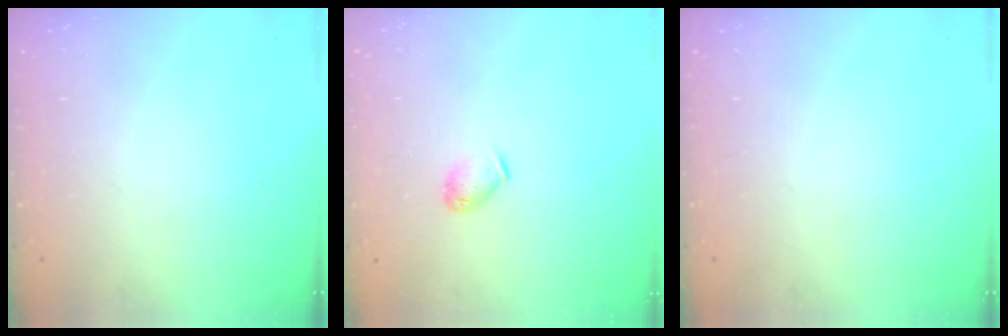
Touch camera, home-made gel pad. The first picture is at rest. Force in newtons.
{"total": 4.7, "press": 4.6, "slide": 0.9}
{"total": 0.0}